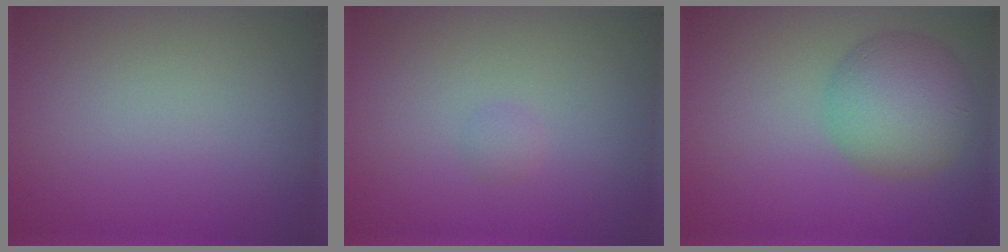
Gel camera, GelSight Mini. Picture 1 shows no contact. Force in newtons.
{"total": 0.7, "press": 0.7, "slide": 0.1}
{"total": 5.8, "press": 5.8, "slide": 0.2}